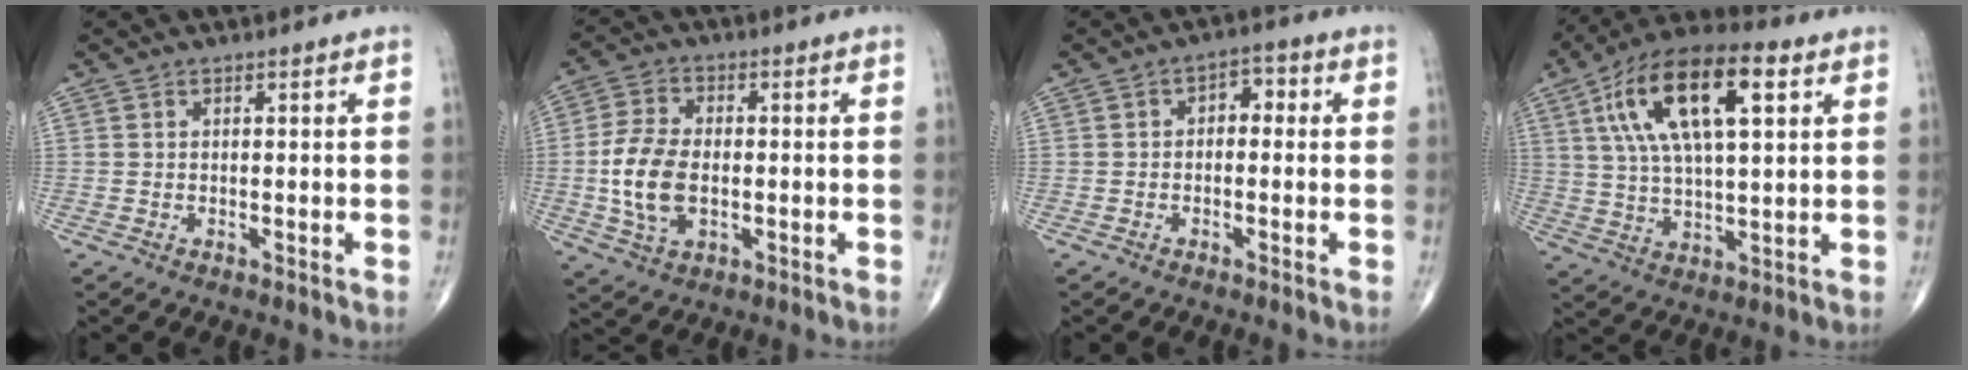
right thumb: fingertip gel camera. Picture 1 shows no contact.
{"total": 10.2, "force": [-1.1, 6.1, 8.1], "torque": [-0.161, 0.005, -0.022]}
{"total": 3.8, "force": [0.1, 2.4, 2.9], "torque": [-0.021, 0.016, -0.010]}
{"total": 18.9, "force": [6.5, 7.6, 16.1], "torque": [-0.286, 0.010, 0.109]}